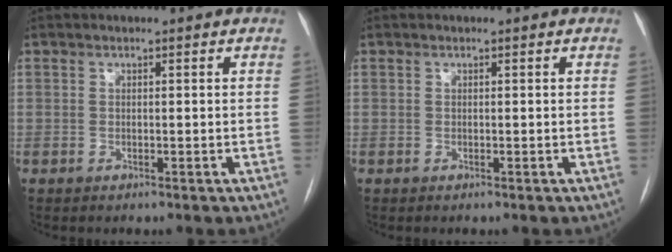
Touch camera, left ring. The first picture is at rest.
{"total": 0.0}